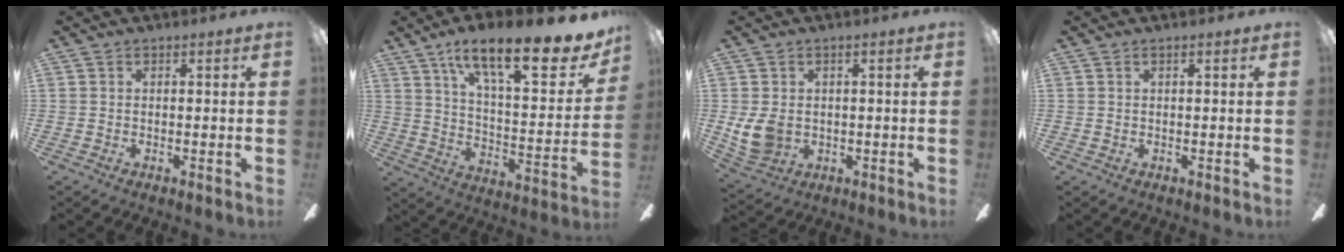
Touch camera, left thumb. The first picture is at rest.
{"total": 20.5, "force": [14.3, 6.2, 13.2], "torque": [-0.203, -0.096, 0.234]}
{"total": 6.9, "force": [0.0, 5.2, 4.6], "torque": [-0.106, 0.009, 0.004]}
{"total": 0.6, "force": [0.3, 0.2, 0.5], "torque": [-0.011, 0.002, 0.006]}